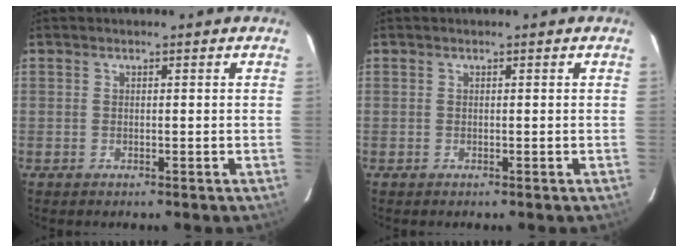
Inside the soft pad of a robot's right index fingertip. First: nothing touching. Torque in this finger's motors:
{"motor_torque": [0.00, 0.00, 0.00, 0.00]}